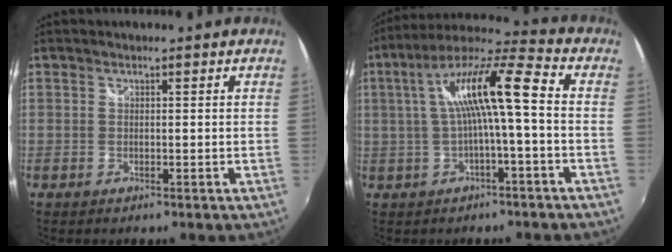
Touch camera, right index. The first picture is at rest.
{"total": 12.6, "force": [0.0, 1.4, 12.6], "torque": [-0.237, 0.024, 0.002]}